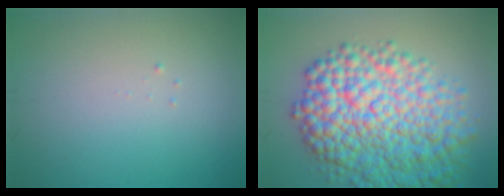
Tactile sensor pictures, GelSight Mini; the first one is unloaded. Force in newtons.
{"total": 11.2, "press": 11.2, "slide": 0.2}